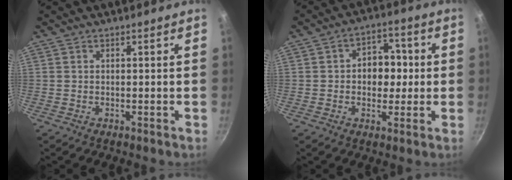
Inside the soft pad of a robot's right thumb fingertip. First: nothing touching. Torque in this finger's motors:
{"motor_torque": [-0.63, 0.47, -0.11, 0.37, 0.02]}